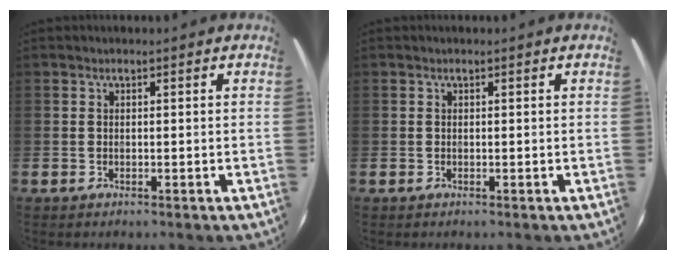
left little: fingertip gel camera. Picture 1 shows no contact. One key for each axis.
{"total": 0.0}